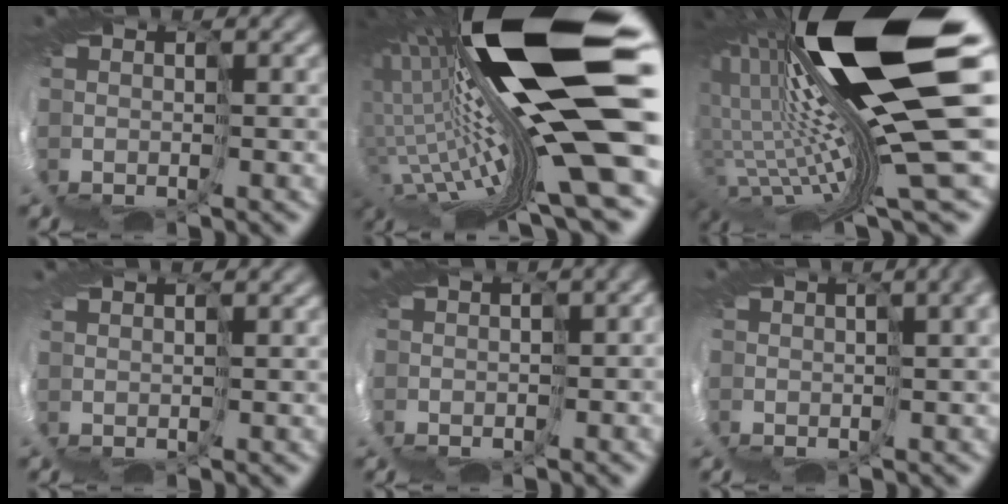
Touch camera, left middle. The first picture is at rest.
{"total": 19.7, "force": [4.8, 3.9, 18.7], "torque": [-0.343, -0.015, 0.073]}
{"total": 17.8, "force": [5.1, 3.2, 16.8], "torque": [-0.300, -0.048, 0.095]}
{"total": 1.8, "force": [1.1, -1.0, -1.0], "torque": [0.022, -0.001, 0.019]}
{"total": 3.3, "force": [-2.4, 1.4, 1.8], "torque": [-0.022, 0.003, -0.030]}
{"total": 6.2, "force": [-1.2, 2.9, 5.4], "torque": [-0.075, 0.013, -0.007]}